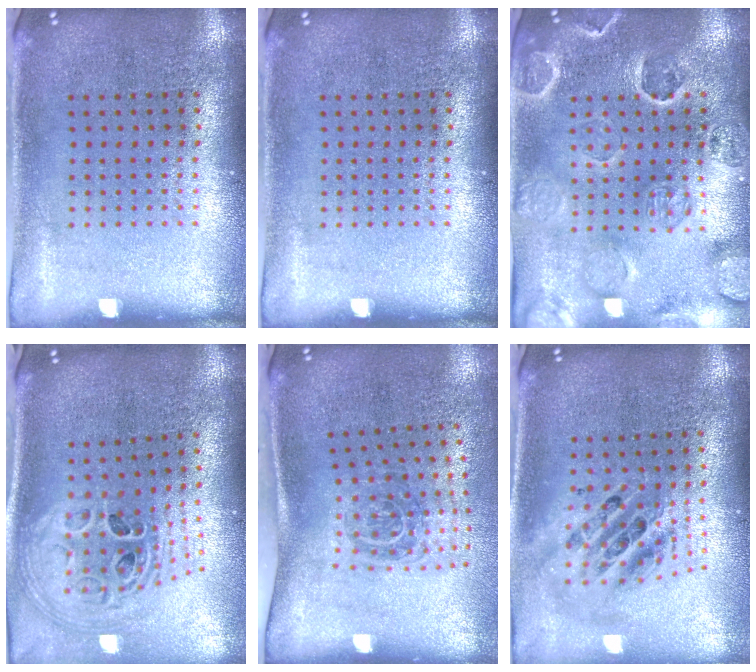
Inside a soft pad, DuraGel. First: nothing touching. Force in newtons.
{"total": 0.0}
{"total": 2.7, "press": 2.6, "slide": 0.5}
{"total": 2.1, "press": 1.4, "slide": 1.5}
{"total": 1.9, "press": 1.2, "slide": 1.5}
{"total": 2.2, "press": 1.6, "slide": 1.4}